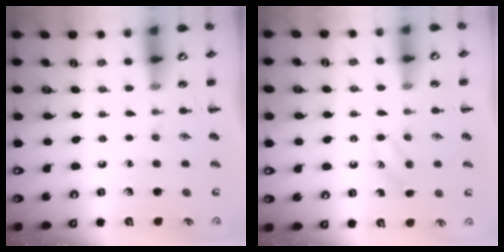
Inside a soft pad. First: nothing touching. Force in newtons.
{"total": 4.6, "press": 4.4, "slide": 1.3}